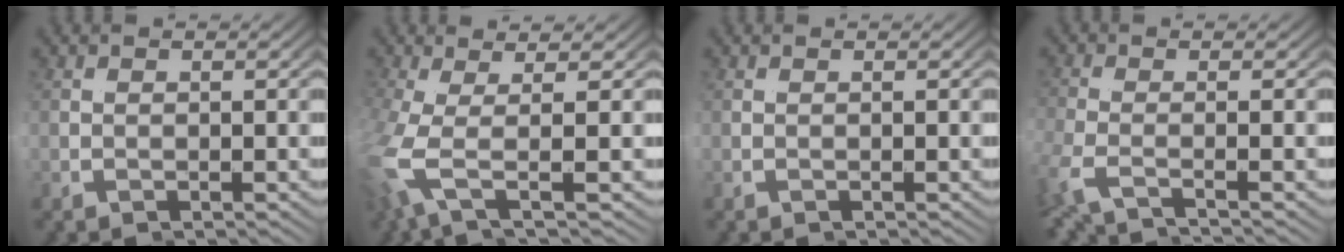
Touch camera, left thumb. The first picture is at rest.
{"total": 2.7, "force": [0.9, -2.3, 1.0], "torque": [-0.040, 0.010, 0.007]}
{"total": 0.0}
{"total": 1.9, "force": [-0.9, -1.5, 0.6], "torque": [-0.023, -0.002, -0.017]}